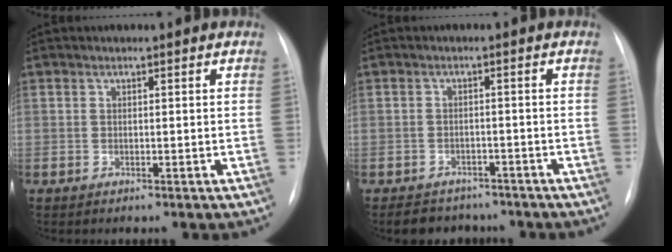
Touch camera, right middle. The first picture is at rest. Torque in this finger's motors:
{"motor_torque": [0.20, -0.28, 0.00, 0.00]}